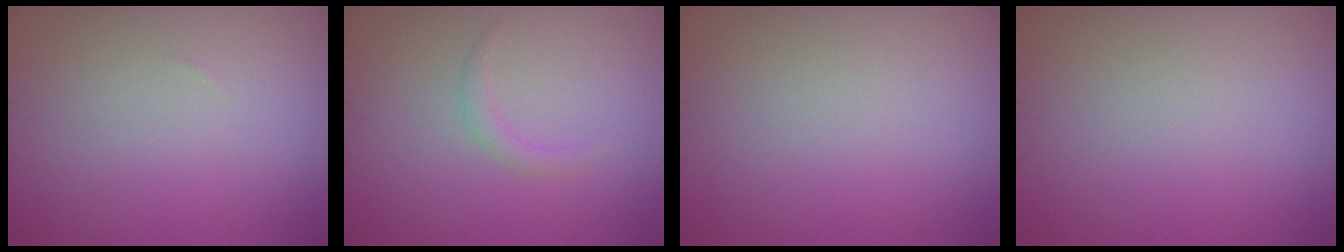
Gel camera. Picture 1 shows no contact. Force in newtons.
{"total": 1.1, "press": 1.1, "slide": 0.0}
{"total": 0.0}
{"total": 0.0}